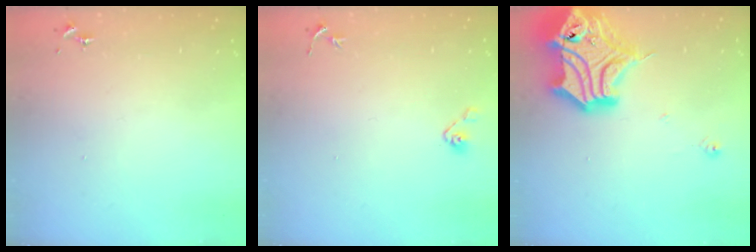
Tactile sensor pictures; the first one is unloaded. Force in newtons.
{"total": 3.4, "press": 3.3, "slide": 0.9}
{"total": 21.0, "press": 20.9, "slide": 2.4}